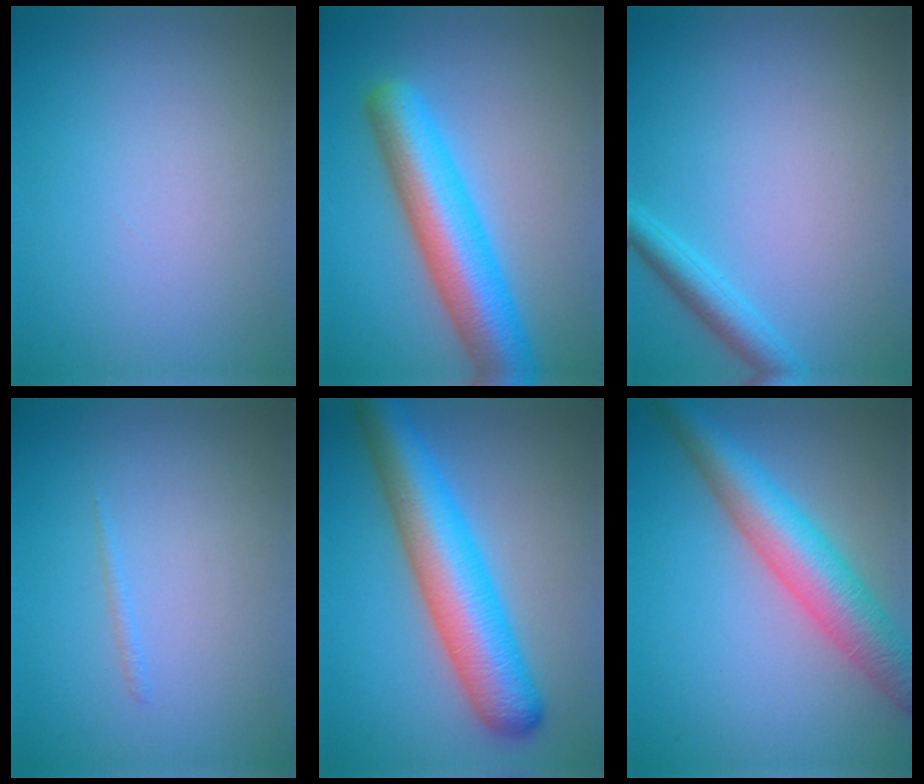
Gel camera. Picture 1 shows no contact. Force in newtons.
{"total": 8.1, "press": 8.1, "slide": 0.2}
{"total": 2.4, "press": 2.4, "slide": 0.1}
{"total": 0.5, "press": 0.5, "slide": 0.1}
{"total": 9.0, "press": 9.0, "slide": 0.2}
{"total": 7.0, "press": 7.0, "slide": 0.4}